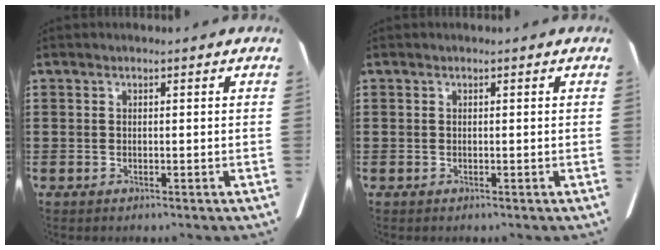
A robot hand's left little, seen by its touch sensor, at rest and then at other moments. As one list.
[{"total": 0.0}]